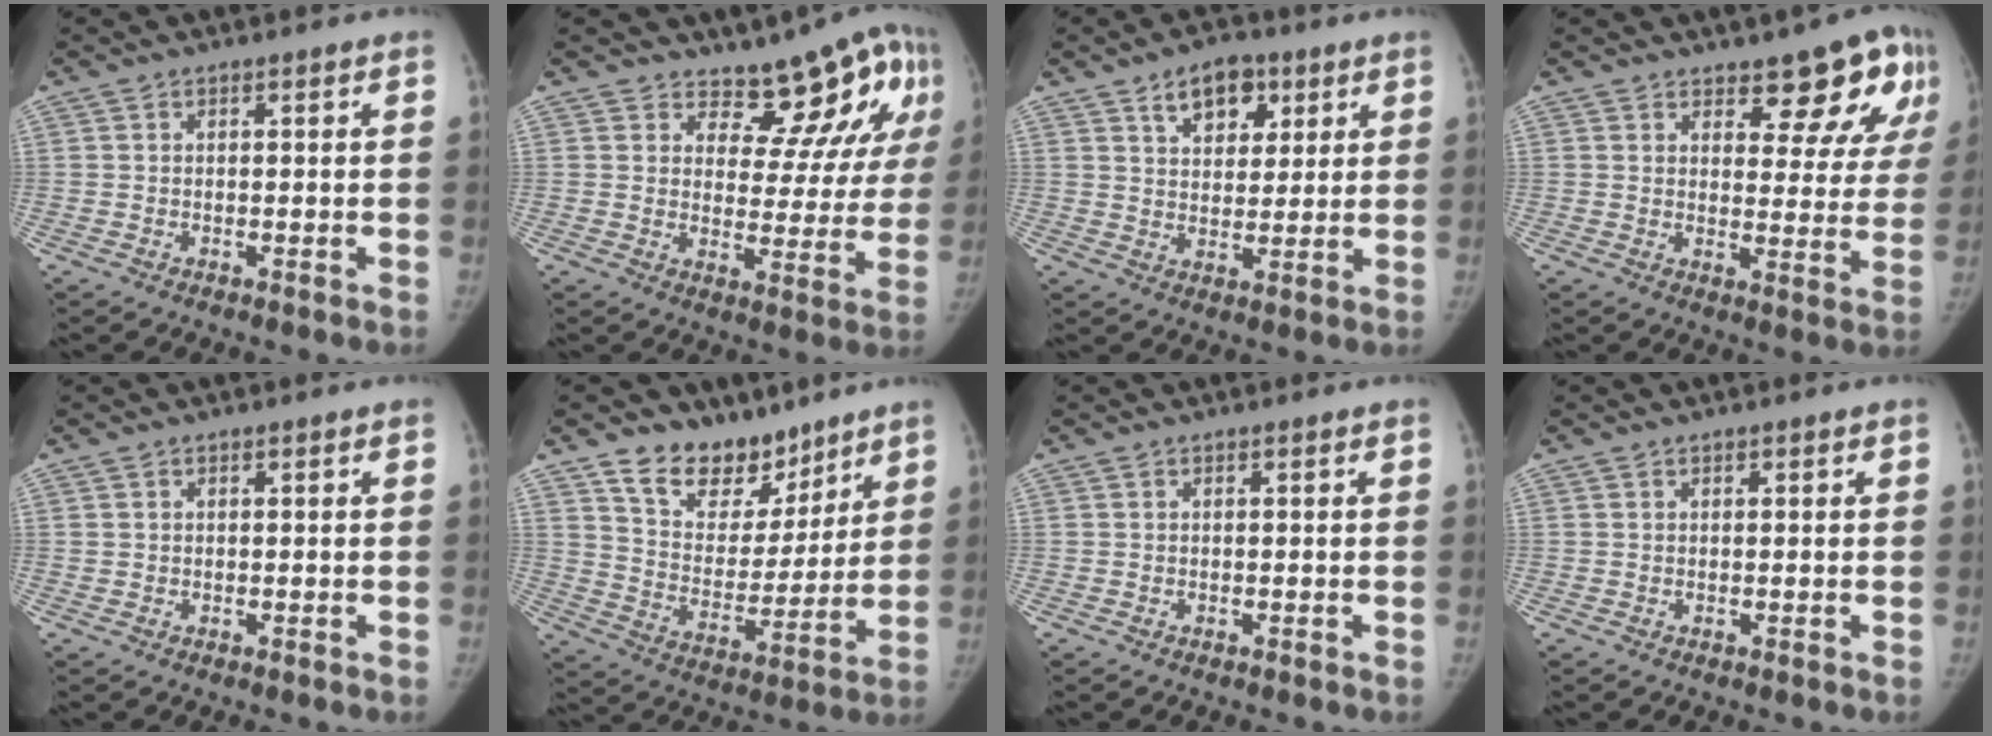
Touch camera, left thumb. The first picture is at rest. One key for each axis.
{"total": 12.5, "fx": 8.8, "fy": 6.1, "fz": 6.5, "tx": -0.032, "ty": -0.064, "tz": 0.103}
{"total": 8.6, "fx": 4.6, "fy": 5.4, "fz": 4.9, "tx": -0.041, "ty": -0.019, "tz": 0.070}
{"total": 11.4, "fx": 7.4, "fy": 4.9, "fz": 7.2, "tx": -0.039, "ty": -0.045, "tz": 0.088}
{"total": 0.6, "fx": 0.2, "fy": 0.6, "fz": 0.1, "tx": 0.006, "ty": 0.001, "tz": 0.003}
{"total": 14.0, "fx": 10.6, "fy": 8.1, "fz": 4.3, "tx": -0.019, "ty": -0.078, "tz": 0.193}
{"total": 0.0}
{"total": 0.0}